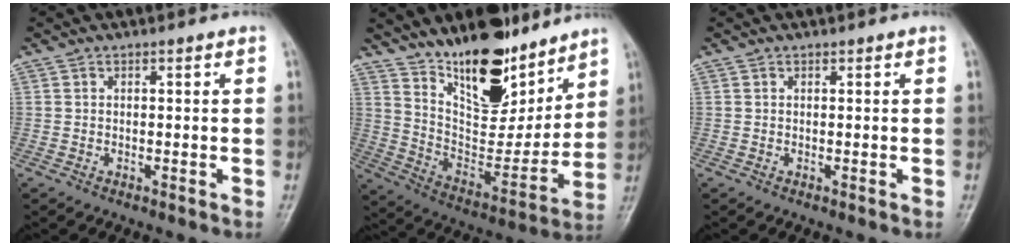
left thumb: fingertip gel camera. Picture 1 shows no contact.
{"total": 19.9, "force": [14.0, 8.3, 11.5], "torque": [-0.132, -0.094, 0.244]}
{"total": 0.0}